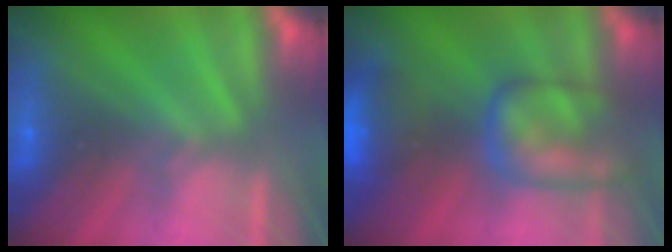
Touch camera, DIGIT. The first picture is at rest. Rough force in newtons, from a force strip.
{"total": 7.6}